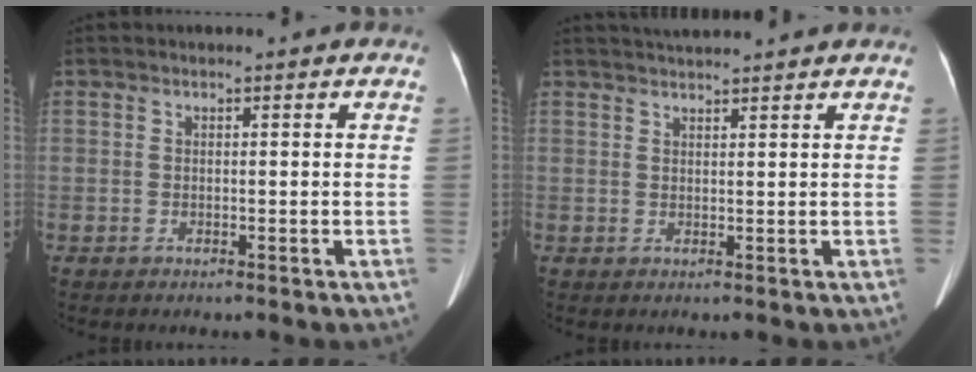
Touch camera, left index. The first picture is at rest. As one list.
[{"total": 4.3, "force": [4.1, -0.3, 1.3], "torque": [-0.020, 0.025, 0.062]}]